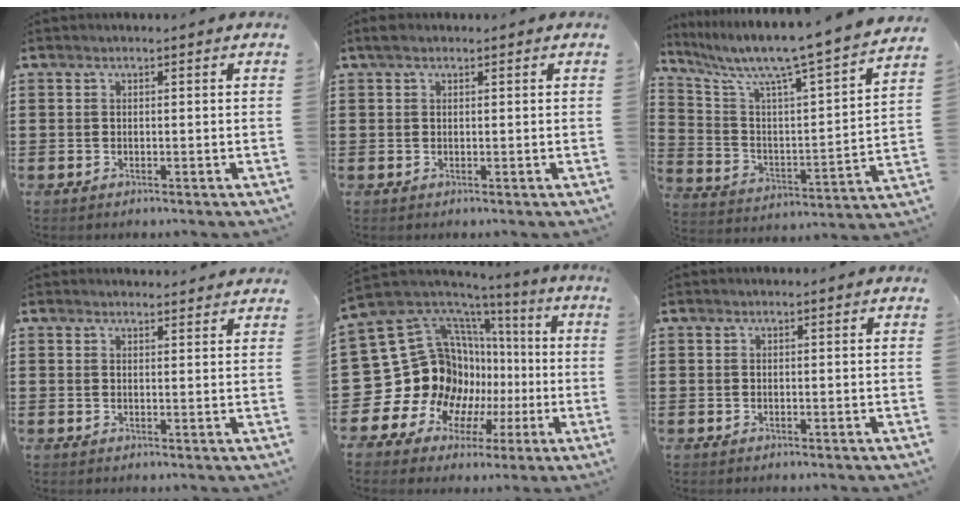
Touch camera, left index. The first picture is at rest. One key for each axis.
{"total": 1.1, "fx": 0.7, "fy": 0.5, "fz": 0.7, "tx": -0.015, "ty": 0.005, "tz": 0.013}
{"total": 8.4, "fx": 7.0, "fy": -0.2, "fz": 4.6, "tx": -0.121, "ty": -0.064, "tz": 0.107}
{"total": 1.7, "fx": 1.7, "fy": 0.3, "fz": 0.1, "tx": -0.005, "ty": 0.001, "tz": 0.033}
{"total": 18.4, "fx": -1.8, "fy": 16.4, "fz": 8.1, "tx": -0.213, "ty": -0.044, "tz": 0.015}
{"total": 0.0}